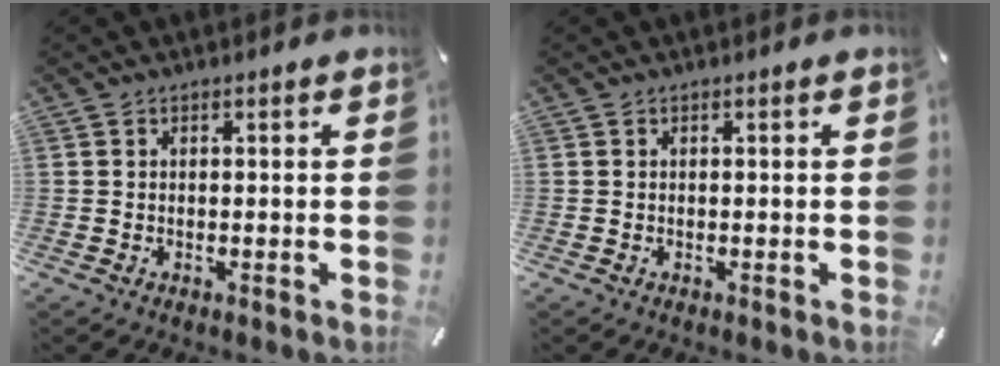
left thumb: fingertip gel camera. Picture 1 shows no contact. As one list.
[{"total": 0.0}]